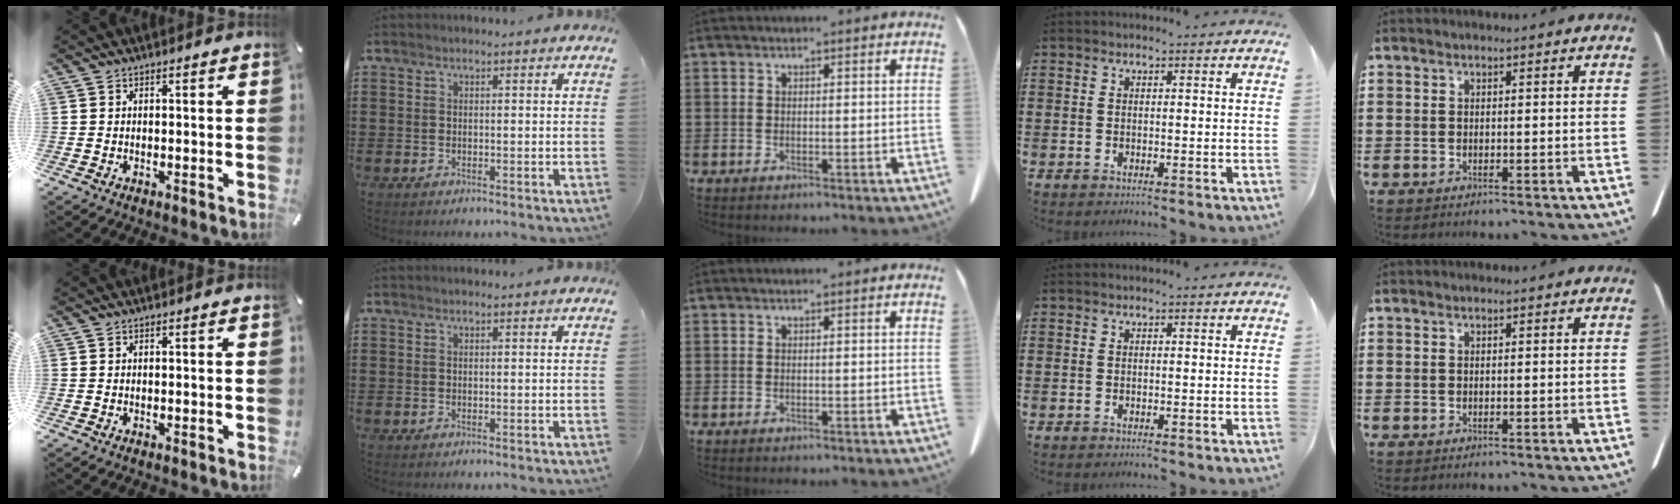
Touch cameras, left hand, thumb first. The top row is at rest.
{}